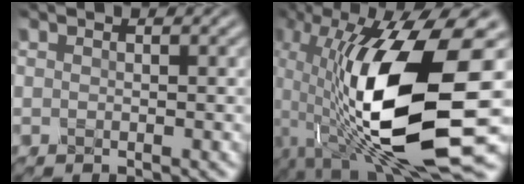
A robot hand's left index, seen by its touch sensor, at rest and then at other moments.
{"total": 15.1, "force": [-3.1, 4.1, 14.1], "torque": [-0.263, -0.016, -0.059]}